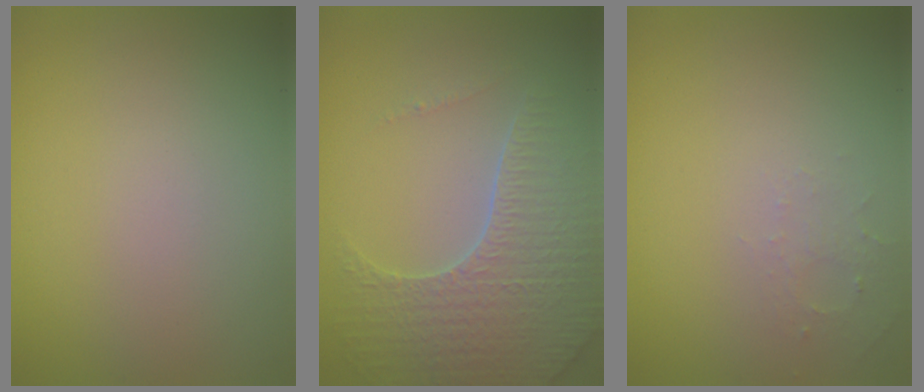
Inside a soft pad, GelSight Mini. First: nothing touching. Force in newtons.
{"total": 5.3, "press": 4.5, "slide": 2.8}
{"total": 1.2, "press": 1.2, "slide": 0.3}